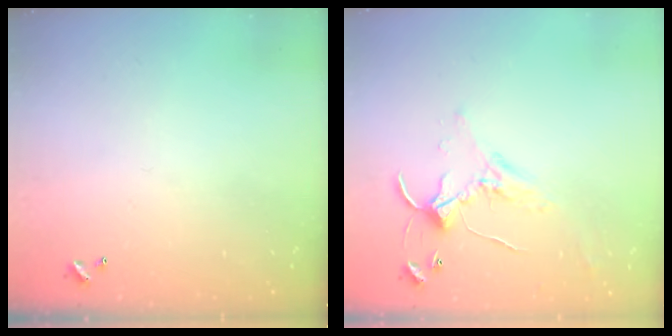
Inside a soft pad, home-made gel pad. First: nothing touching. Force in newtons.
{"total": 1.9, "press": 1.9, "slide": 0.6}